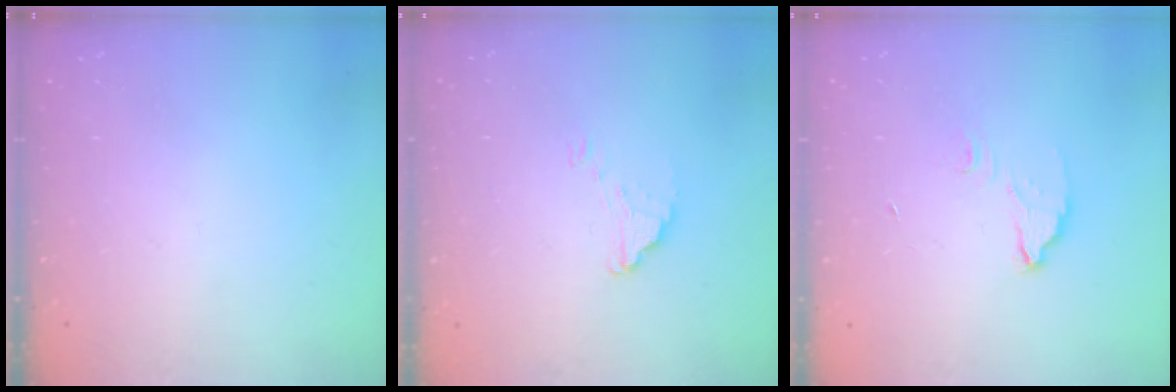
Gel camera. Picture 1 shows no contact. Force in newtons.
{"total": 1.6, "press": 1.6, "slide": 0.1}
{"total": 3.4, "press": 3.3, "slide": 0.3}